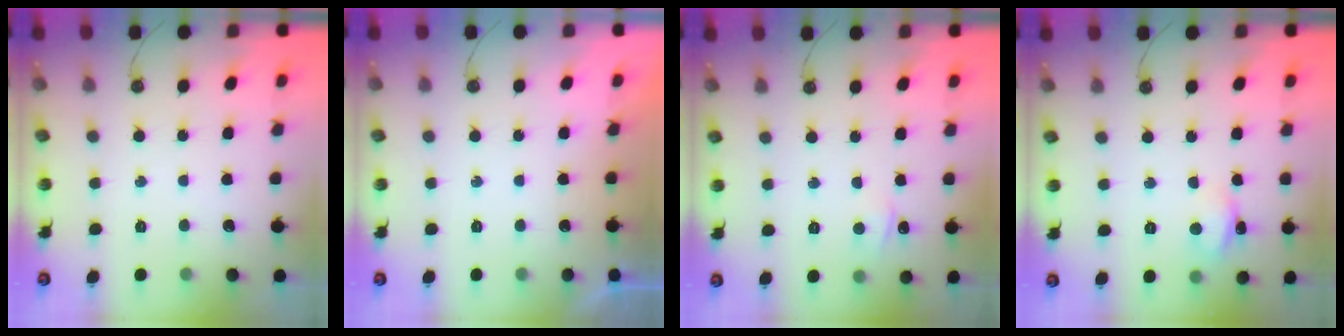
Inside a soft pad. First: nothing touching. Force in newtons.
{"total": 0.0}
{"total": 3.1, "press": 3.0, "slide": 0.4}
{"total": 3.1, "press": 3.1, "slide": 0.3}